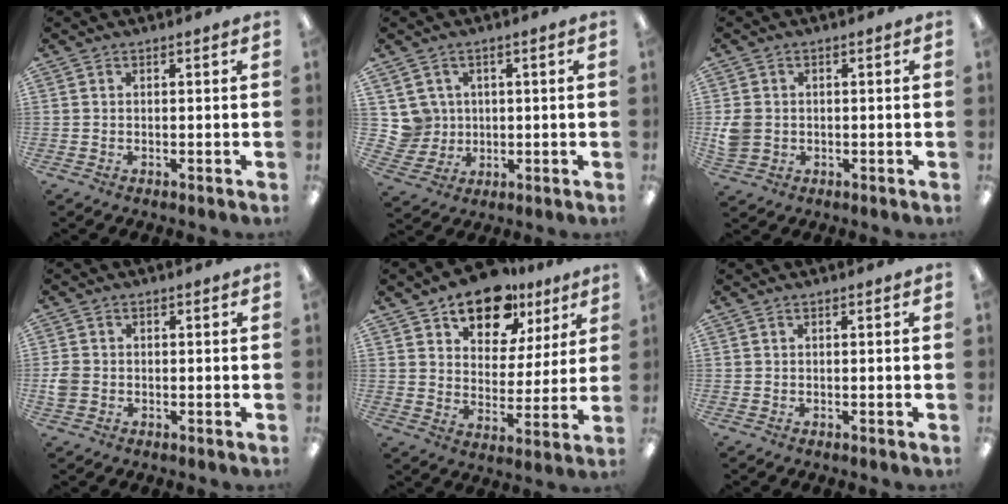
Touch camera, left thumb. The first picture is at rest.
{"total": 6.1, "force": [2.1, 5.8, 0.2], "torque": [-0.015, 0.000, 0.045]}
{"total": 4.7, "force": [-0.2, 4.2, 2.1], "torque": [-0.037, 0.005, -0.002]}
{"total": 3.1, "force": [-0.8, 2.6, 1.6], "torque": [-0.025, 0.008, -0.013]}
{"total": 13.9, "force": [10.3, 7.6, 5.3], "torque": [-0.084, -0.060, 0.186]}
{"total": 0.0}